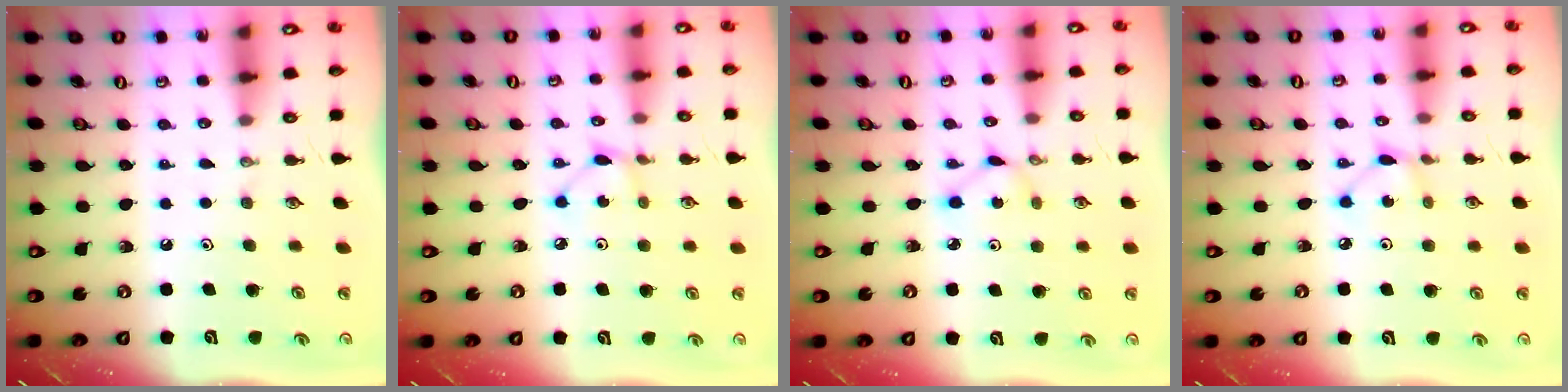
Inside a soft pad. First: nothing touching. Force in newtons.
{"total": 2.6, "press": 2.6, "slide": 0.0}
{"total": 2.8, "press": 2.8, "slide": 0.3}
{"total": 2.5, "press": 2.5, "slide": 0.1}